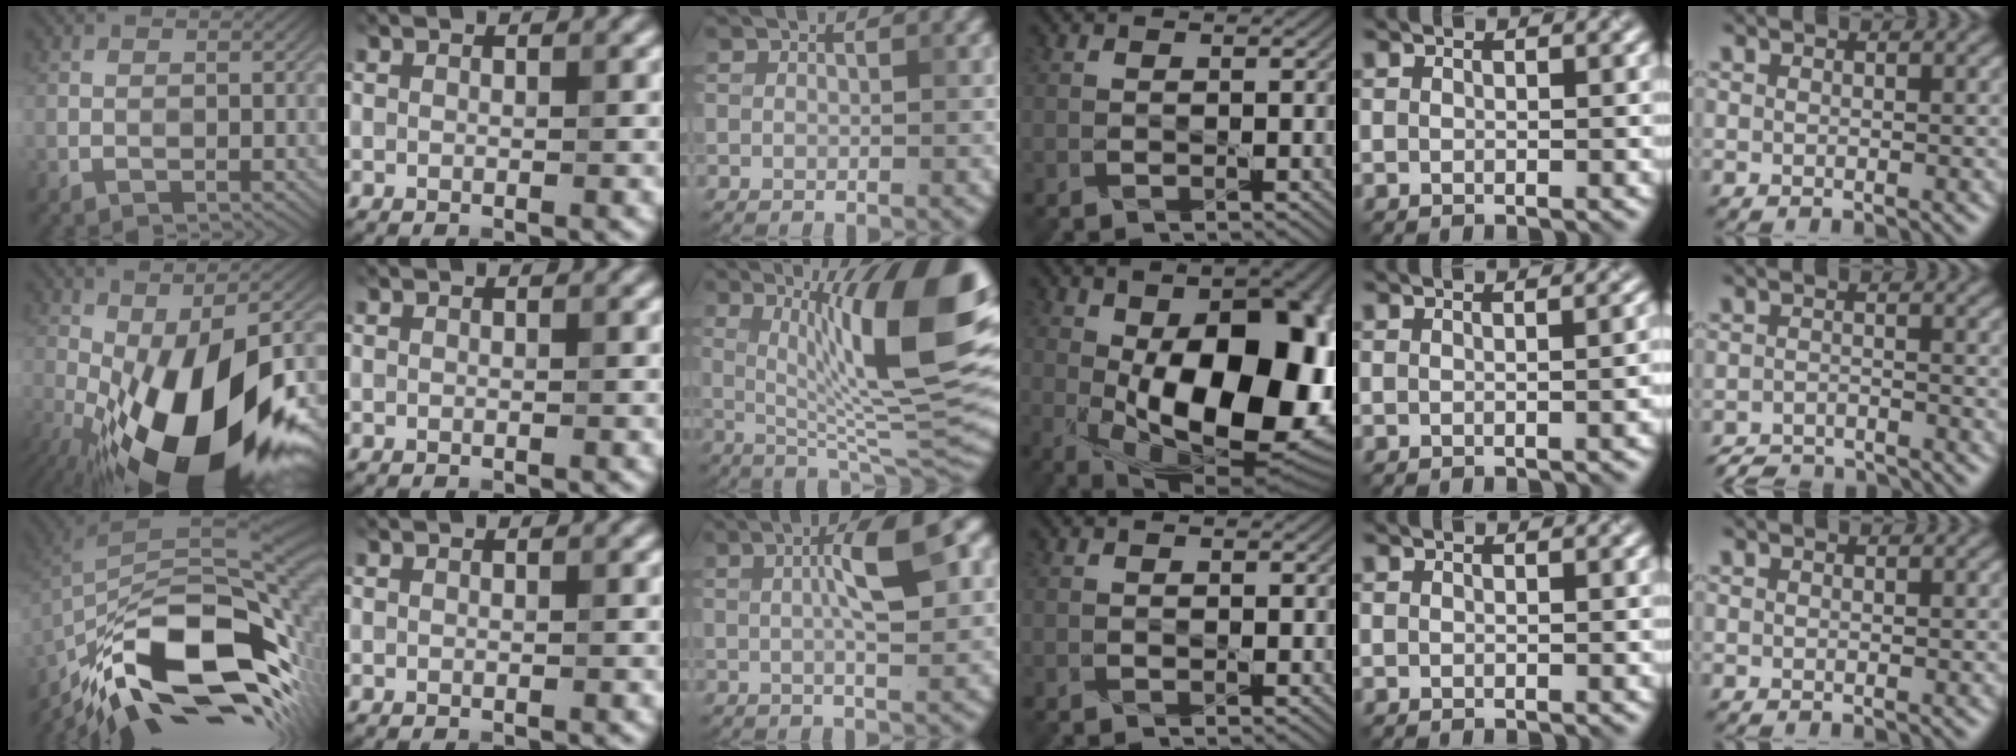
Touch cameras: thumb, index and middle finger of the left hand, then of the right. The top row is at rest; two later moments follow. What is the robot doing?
{"motion": "assemble", "object": "connector and pipe"}